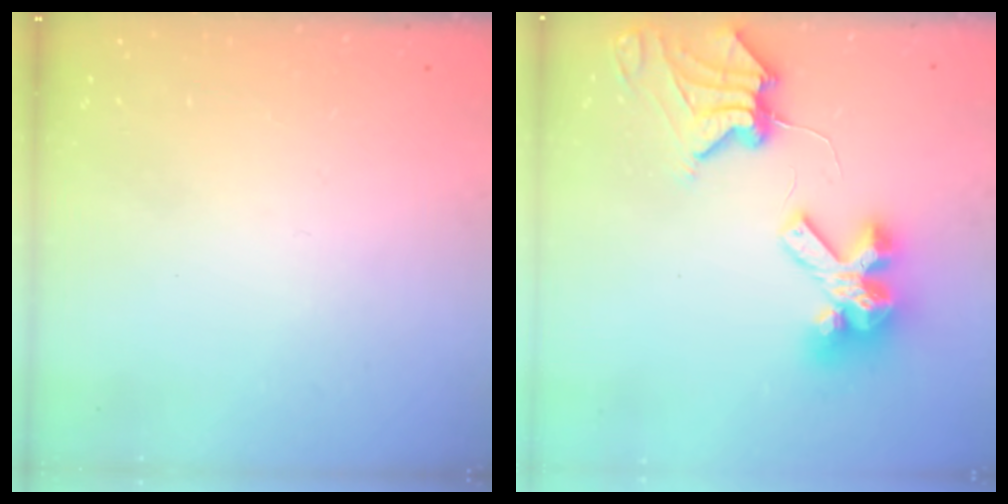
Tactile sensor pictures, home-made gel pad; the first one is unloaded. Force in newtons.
{"total": 11.3, "press": 11.3, "slide": 1.4}